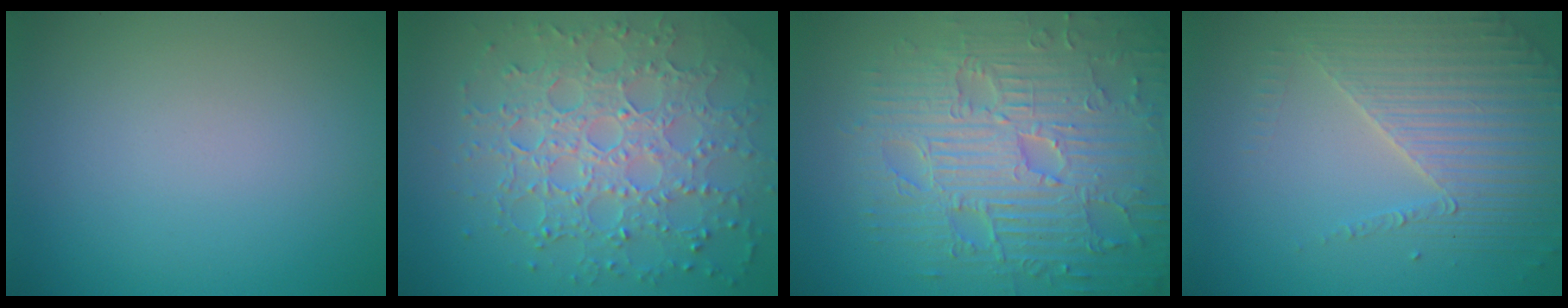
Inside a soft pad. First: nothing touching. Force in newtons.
{"total": 7.7, "press": 5.7, "slide": 5.1}
{"total": 9.3, "press": 6.8, "slide": 6.3}
{"total": 3.9, "press": 3.7, "slide": 1.3}